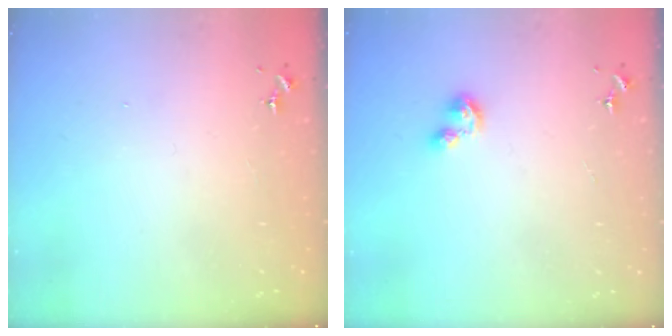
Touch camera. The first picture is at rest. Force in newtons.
{"total": 3.3, "press": 3.2, "slide": 0.4}